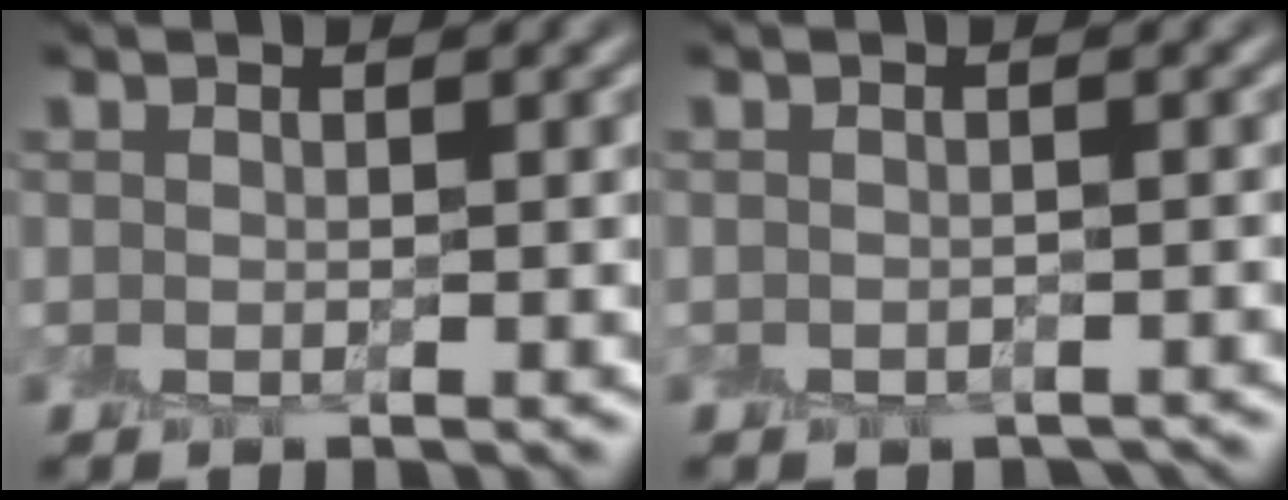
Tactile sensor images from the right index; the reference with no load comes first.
{"total": 1.2, "force": [-1.1, 0.4, 0.1], "torque": [0.001, -0.011, -0.017]}